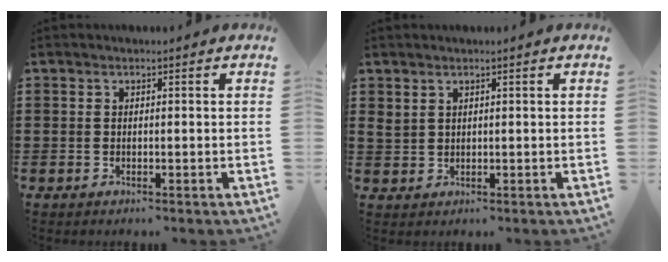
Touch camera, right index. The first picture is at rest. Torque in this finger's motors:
{"motor_torque": [0.36, 0.40, 0.04, 0.02]}